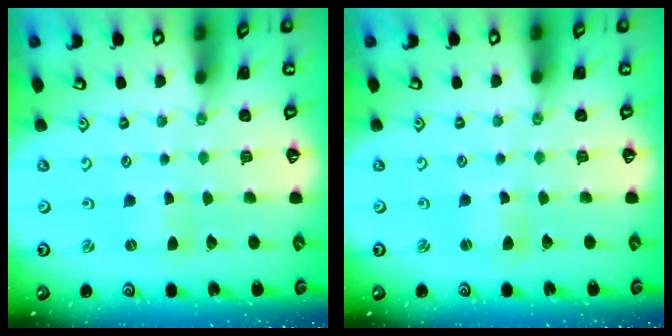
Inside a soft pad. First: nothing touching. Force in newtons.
{"total": 1.4, "press": 1.4, "slide": 0.3}